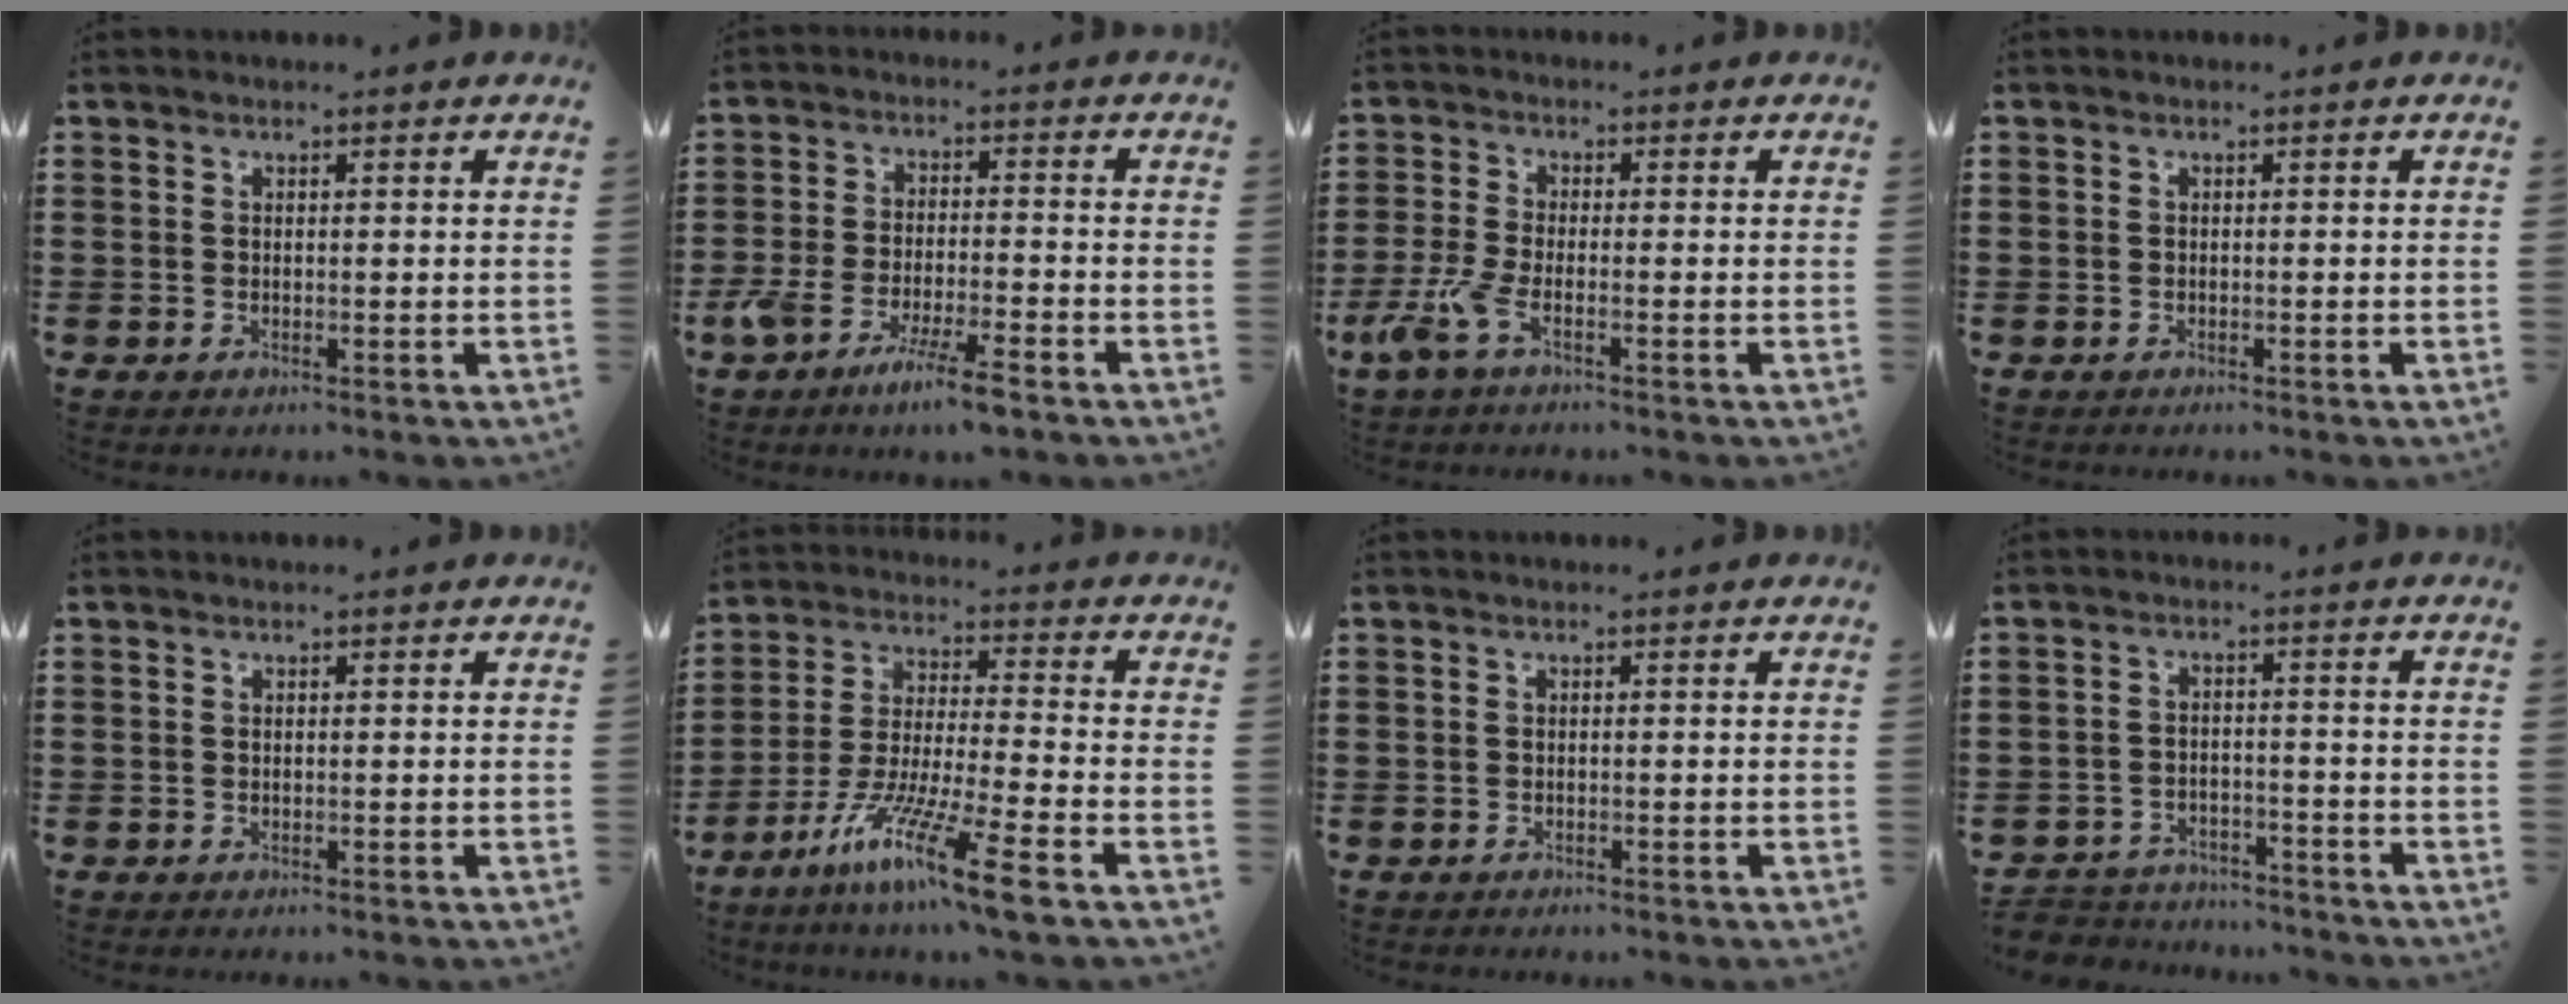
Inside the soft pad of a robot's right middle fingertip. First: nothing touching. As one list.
[{"total": 7.0, "force": [-5.1, 0.8, 4.7], "torque": [-0.109, -0.014, -0.098]}, {"total": 4.6, "force": [-2.5, 1.2, 3.8], "torque": [-0.105, -0.013, -0.052]}, {"total": 0.7, "force": [-0.5, 0.5, -0.1], "torque": [0.003, 0.005, -0.012]}, {"total": 0.0}, {"total": 12.6, "force": [-9.0, 0.8, 8.9], "torque": [-0.171, 0.007, -0.171]}, {"total": 0.6, "force": [-0.5, 0.2, -0.1], "torque": [0.001, 0.002, -0.013]}, {"total": 4.2, "force": [-4.1, 0.9, -0.2], "torque": [-0.009, 0.003, -0.090]}]